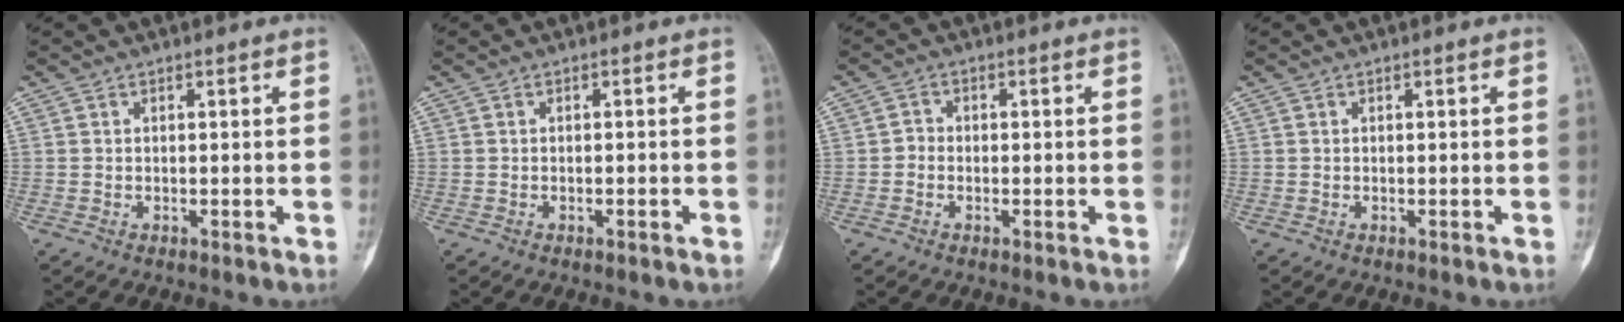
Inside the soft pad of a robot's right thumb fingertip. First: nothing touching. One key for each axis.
{"total": 1.0, "fx": -0.5, "fy": 0.2, "fz": 0.8, "tx": -0.016, "ty": 0.006, "tz": -0.003}
{"total": 1.5, "fx": -0.6, "fy": 1.3, "fz": 0.5, "tx": 0.008, "ty": 0.005, "tz": -0.017}
{"total": 0.0}